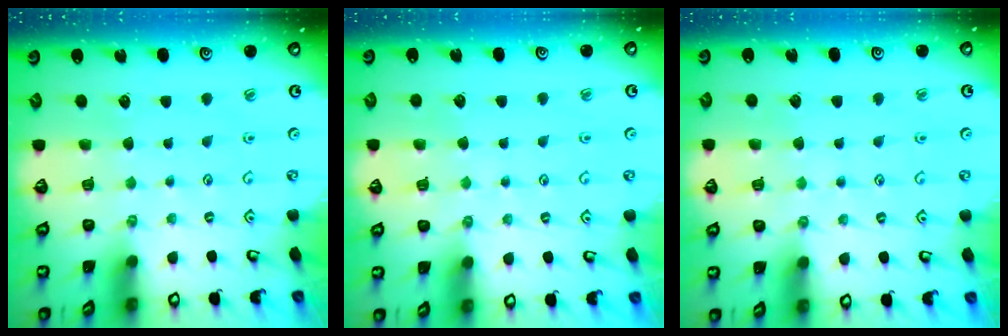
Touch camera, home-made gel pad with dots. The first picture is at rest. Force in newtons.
{"total": 4.7, "press": 4.6, "slide": 0.6}
{"total": 2.9, "press": 2.9, "slide": 0.5}